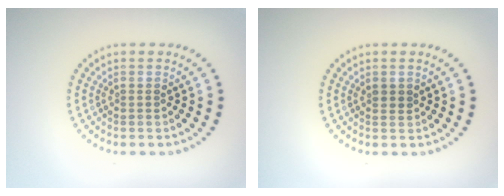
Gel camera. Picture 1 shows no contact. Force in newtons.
{"total": 1.0, "press": 0.9, "slide": 0.4}